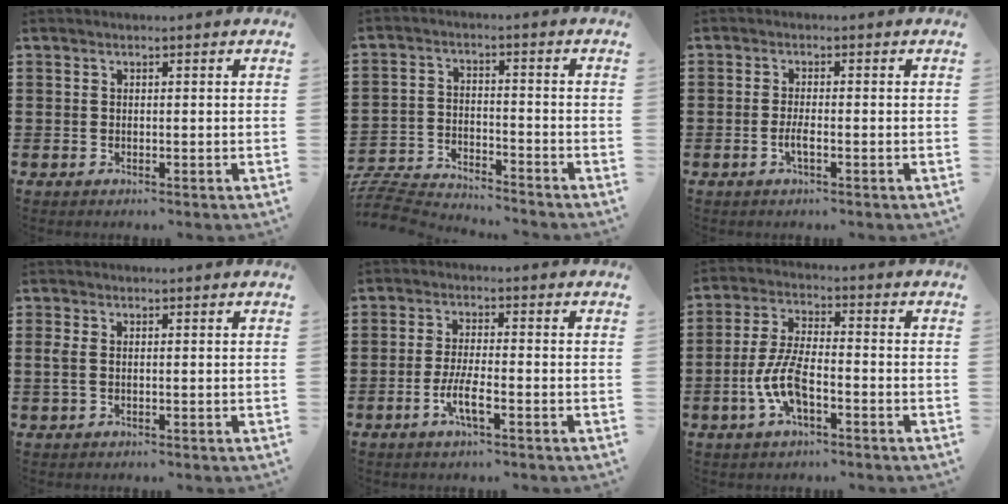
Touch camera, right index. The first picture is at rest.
{"total": 6.2, "force": [-6.2, 0.6, 0.6], "torque": [-0.032, -0.001, -0.130]}
{"total": 2.1, "force": [-0.8, 0.3, 1.9], "torque": [-0.041, -0.003, -0.017]}
{"total": 1.9, "force": [0.0, 0.8, 1.7], "torque": [-0.041, 0.000, -0.003]}
{"total": 4.6, "force": [-2.1, 0.9, 4.1], "torque": [-0.087, -0.007, -0.042]}
{"total": 7.8, "force": [-2.8, 2.8, 6.7], "torque": [-0.152, -0.007, -0.058]}